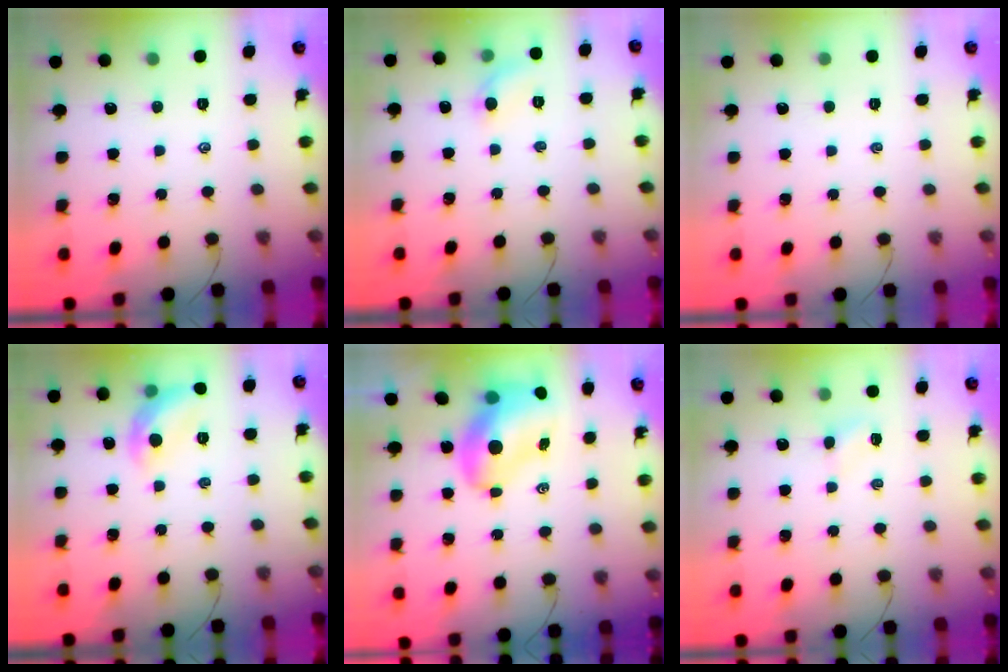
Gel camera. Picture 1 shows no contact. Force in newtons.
{"total": 6.9, "press": 6.7, "slide": 1.6}
{"total": 0.0}
{"total": 10.2, "press": 10.2, "slide": 0.1}
{"total": 9.4, "press": 9.1, "slide": 2.1}
{"total": 2.6, "press": 2.5, "slide": 0.9}